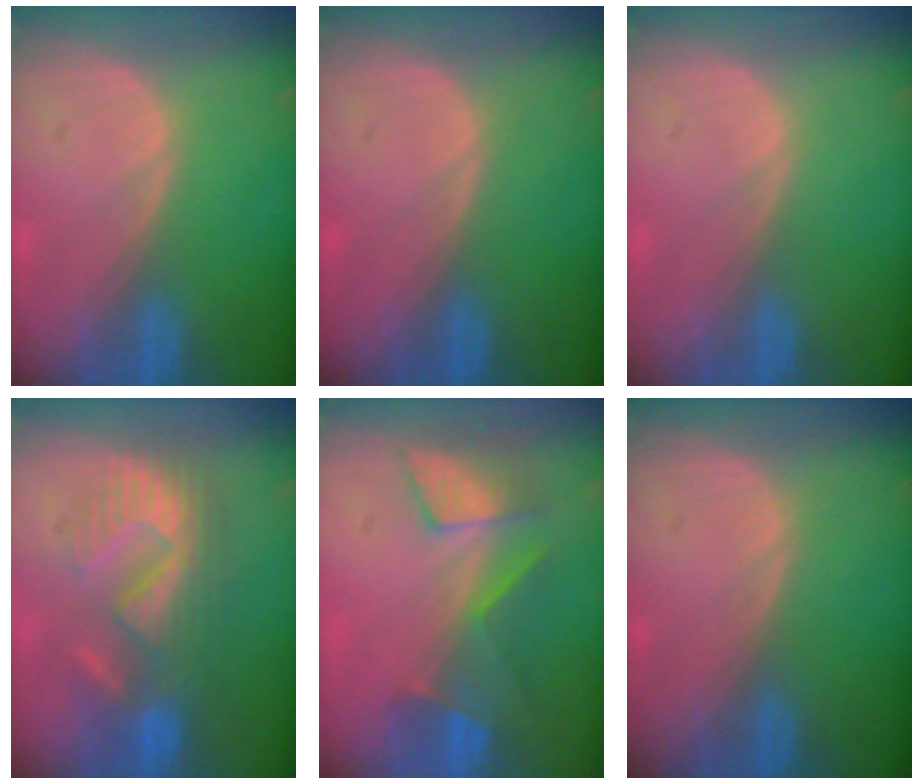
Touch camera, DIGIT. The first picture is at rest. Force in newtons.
{"total": 0.0}
{"total": 0.0}
{"total": 8.8, "press": 8.7, "slide": 1.4}
{"total": 7.7, "press": 6.8, "slide": 3.6}
{"total": 0.0}